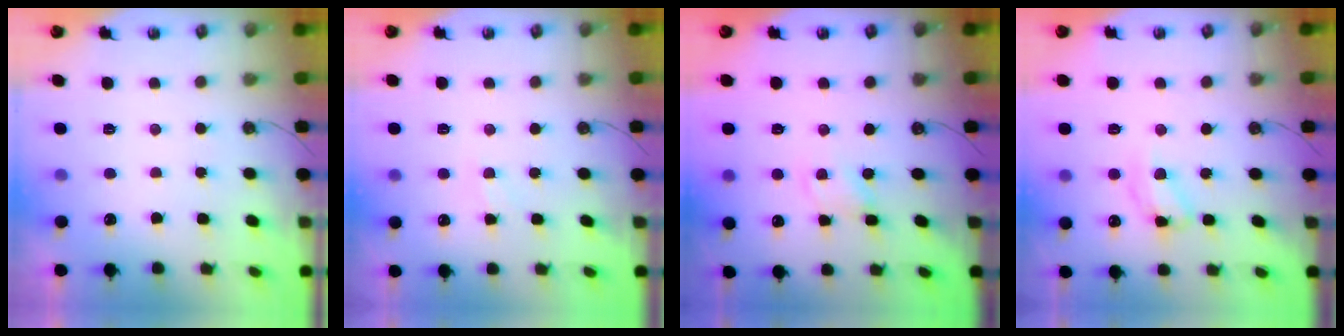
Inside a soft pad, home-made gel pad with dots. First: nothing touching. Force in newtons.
{"total": 4.4, "press": 4.4, "slide": 0.6}
{"total": 1.6, "press": 1.6, "slide": 0.2}
{"total": 11.9, "press": 11.9, "slide": 0.8}